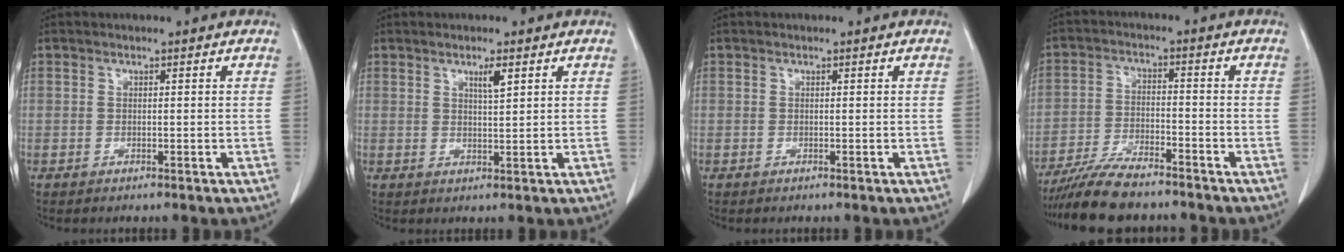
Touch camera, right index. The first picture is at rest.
{"total": 2.4, "force": [1.3, 0.1, 2.0], "torque": [-0.037, -0.004, 0.023]}
{"total": 0.0}
{"total": 9.4, "force": [-8.3, 1.7, 4.1], "torque": [-0.071, -0.019, -0.145]}